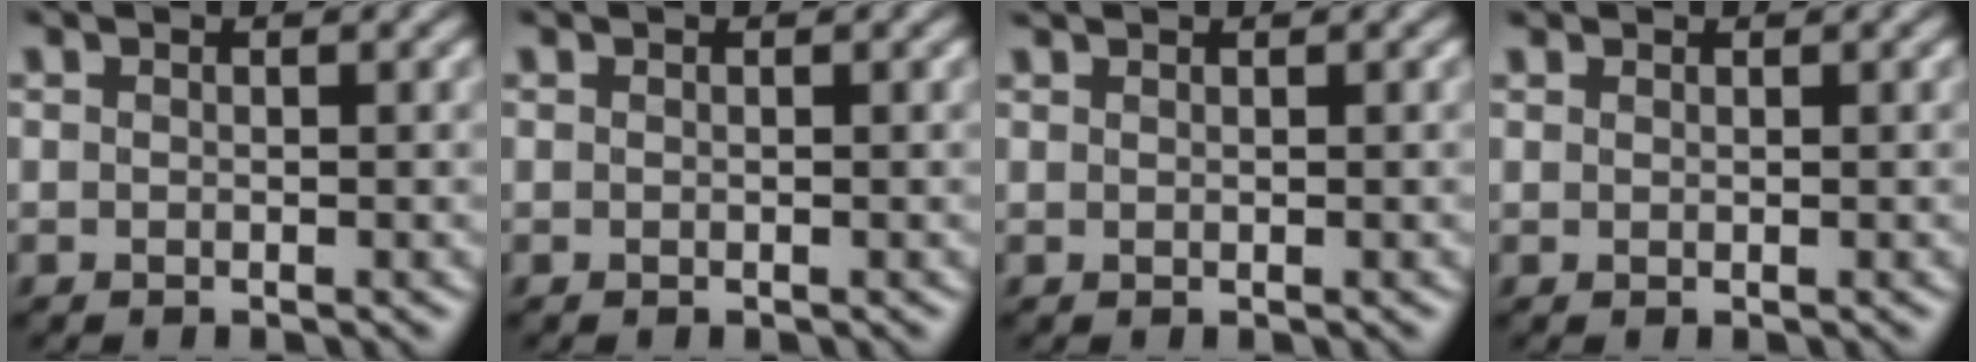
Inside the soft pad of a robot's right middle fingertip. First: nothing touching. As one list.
[{"total": 0.0}, {"total": 1.1, "force": [1.0, 0.3, 0.3], "torque": [-0.006, 0.000, 0.009]}, {"total": 0.8, "force": [0.7, 0.1, -0.3], "torque": [0.000, -0.004, 0.009]}]